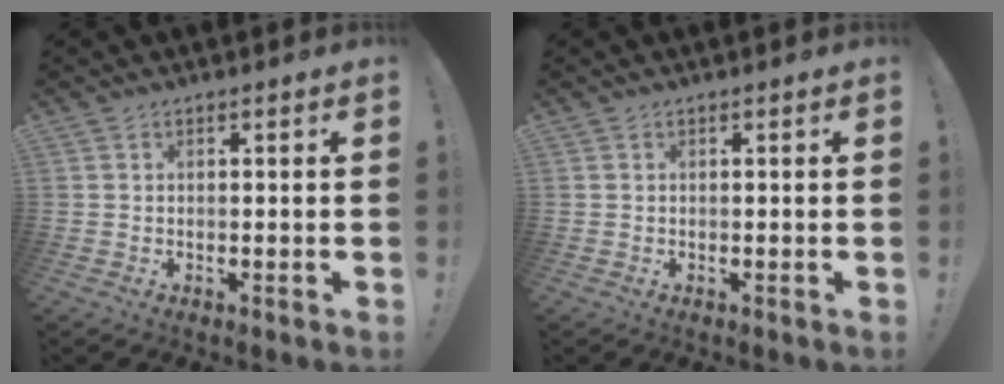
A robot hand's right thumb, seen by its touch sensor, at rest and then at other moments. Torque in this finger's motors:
{"motor_torque": [0.00, 0.00, 0.00, 0.00, 0.00]}